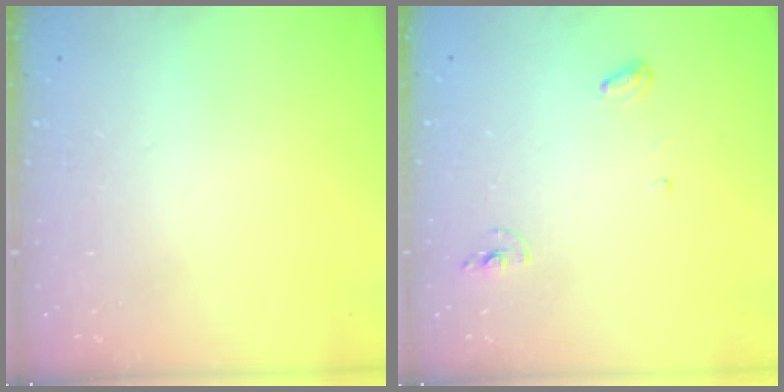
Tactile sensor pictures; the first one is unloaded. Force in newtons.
{"total": 5.4, "press": 5.2, "slide": 1.4}